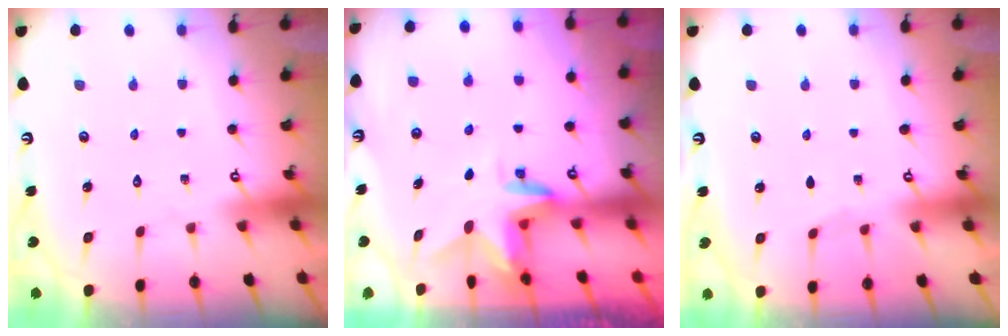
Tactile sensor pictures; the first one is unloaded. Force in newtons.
{"total": 2.9, "press": 2.9, "slide": 0.2}
{"total": 1.6, "press": 1.6, "slide": 0.4}